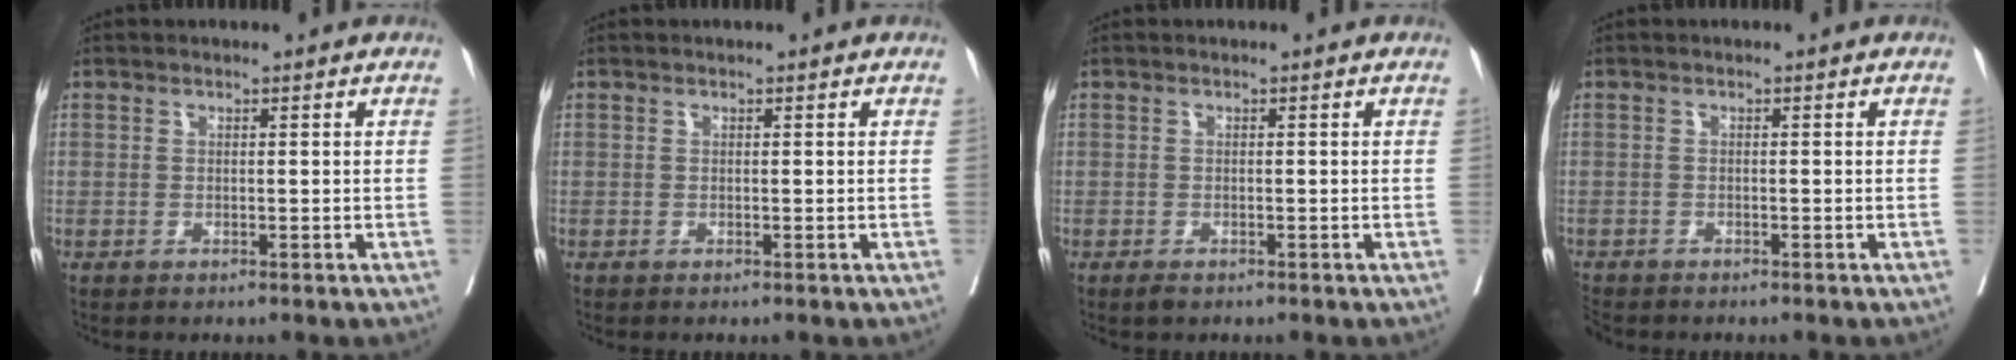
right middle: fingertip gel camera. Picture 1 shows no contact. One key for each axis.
{"total": 0.0}
{"total": 0.9, "fx": -0.7, "fy": 0.4, "fz": 0.5, "tx": -0.011, "ty": -0.002, "tz": -0.008}
{"total": 3.1, "fx": -2.9, "fy": 0.9, "fz": 0.8, "tx": -0.019, "ty": -0.010, "tz": -0.053}